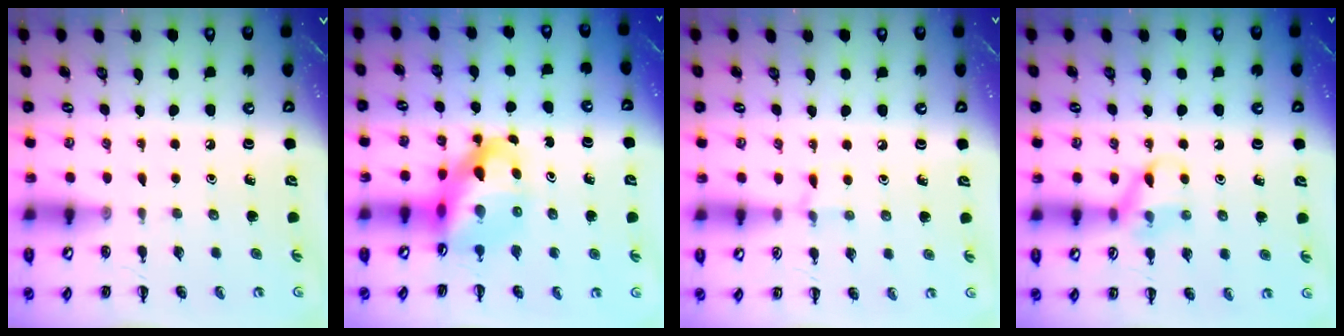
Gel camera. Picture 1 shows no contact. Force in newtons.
{"total": 11.6, "press": 11.1, "slide": 3.6}
{"total": 5.0, "press": 4.7, "slide": 1.6}
{"total": 9.6, "press": 9.5, "slide": 1.6}